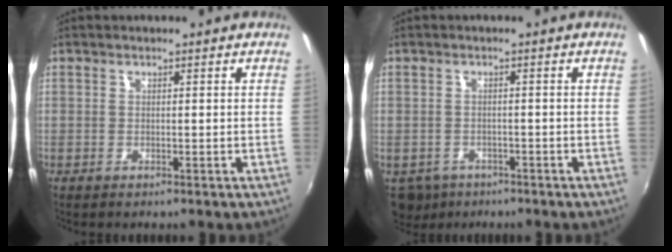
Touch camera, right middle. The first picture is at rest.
{"total": 5.5, "force": [-3.3, 3.9, 2.0], "torque": [-0.052, -0.014, -0.047]}